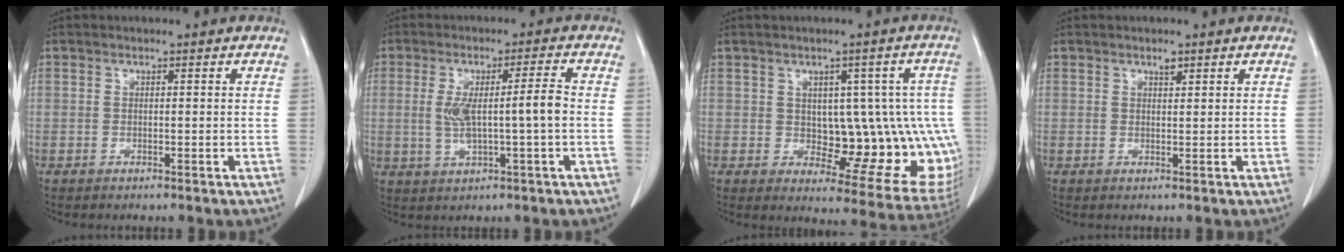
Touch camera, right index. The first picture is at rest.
{"total": 7.3, "force": [-0.3, 0.4, 7.2], "torque": [-0.139, 0.009, 0.002]}
{"total": 13.3, "force": [0.0, 6.5, 11.6], "torque": [-0.113, 0.013, 0.016]}
{"total": 1.0, "force": [0.8, 0.3, 0.6], "torque": [-0.013, -0.003, 0.012]}